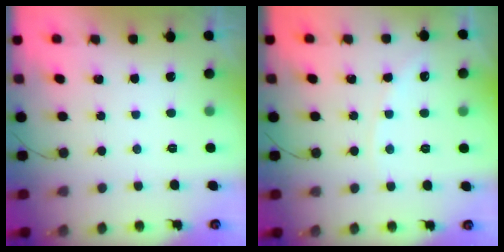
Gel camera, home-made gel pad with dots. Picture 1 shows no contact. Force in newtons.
{"total": 2.6, "press": 2.6, "slide": 0.4}